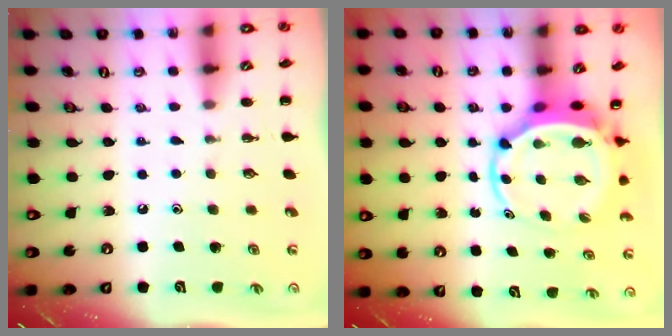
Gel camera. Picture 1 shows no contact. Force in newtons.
{"total": 5.4, "press": 5.3, "slide": 1.3}